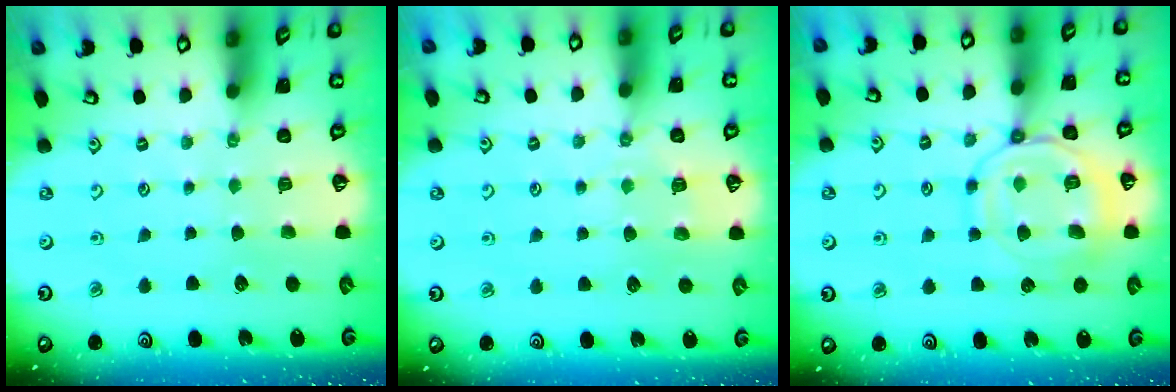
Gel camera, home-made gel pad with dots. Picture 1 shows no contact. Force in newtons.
{"total": 4.0, "press": 3.9, "slide": 0.6}
{"total": 12.7, "press": 12.7, "slide": 1.0}